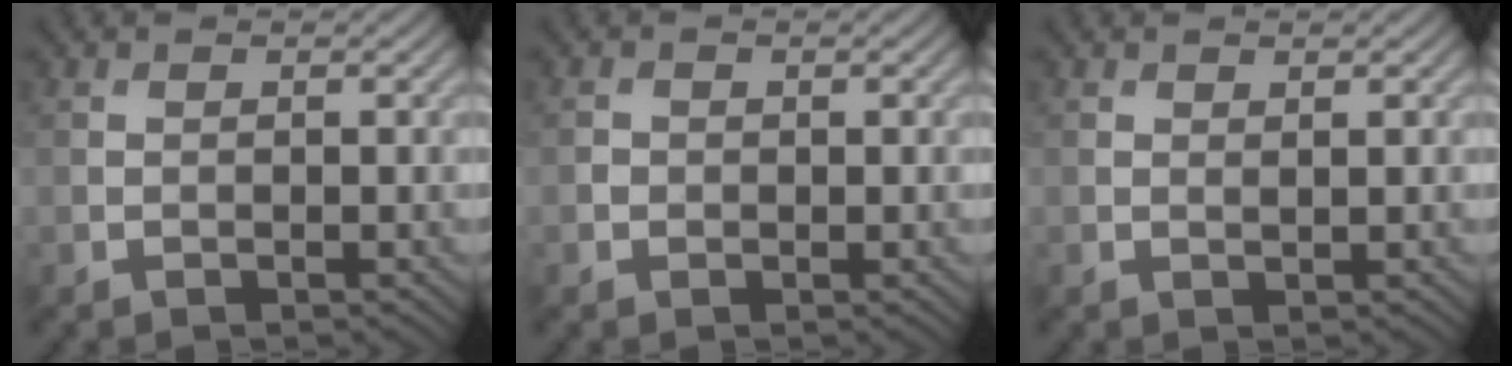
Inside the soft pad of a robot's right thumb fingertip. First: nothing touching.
{"total": 0.8, "force": [-0.2, 0.7, 0.1], "torque": [0.001, -0.005, -0.008]}
{"total": 0.6, "force": [0.5, 0.0, 0.2], "torque": [-0.004, -0.002, 0.009]}